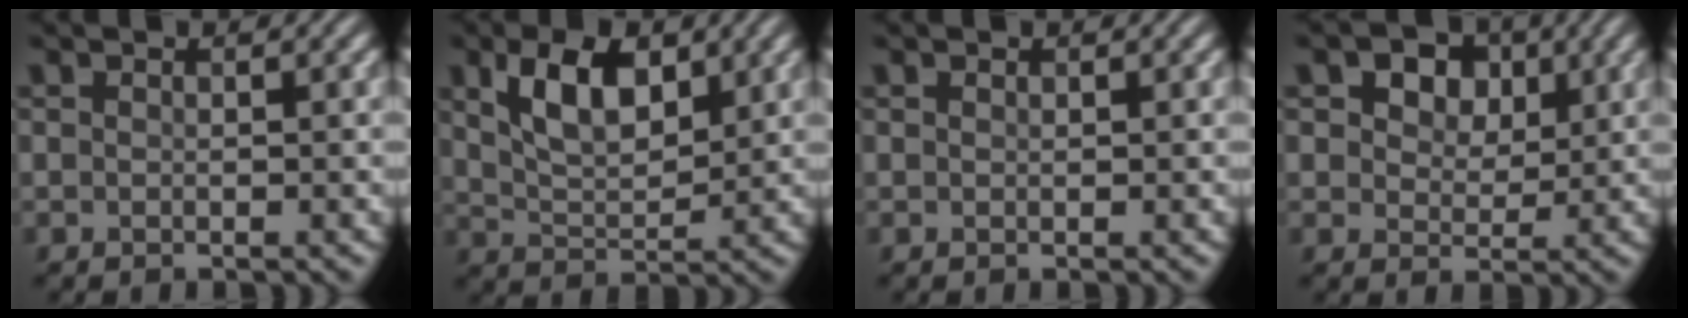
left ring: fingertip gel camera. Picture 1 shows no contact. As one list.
[{"total": 5.5, "force": [2.5, 2.8, 4.0], "torque": [-0.081, 0.002, 0.045]}, {"total": 0.0}, {"total": 6.5, "force": [3.2, 4.3, 3.7], "torque": [-0.069, 0.011, 0.039]}]